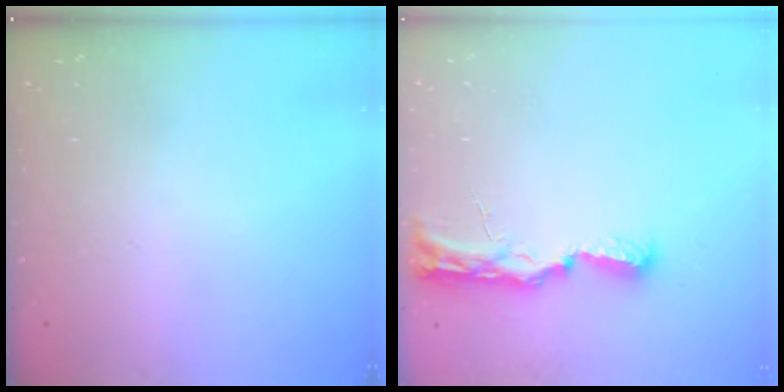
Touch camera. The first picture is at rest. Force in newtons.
{"total": 8.8, "press": 8.7, "slide": 0.9}